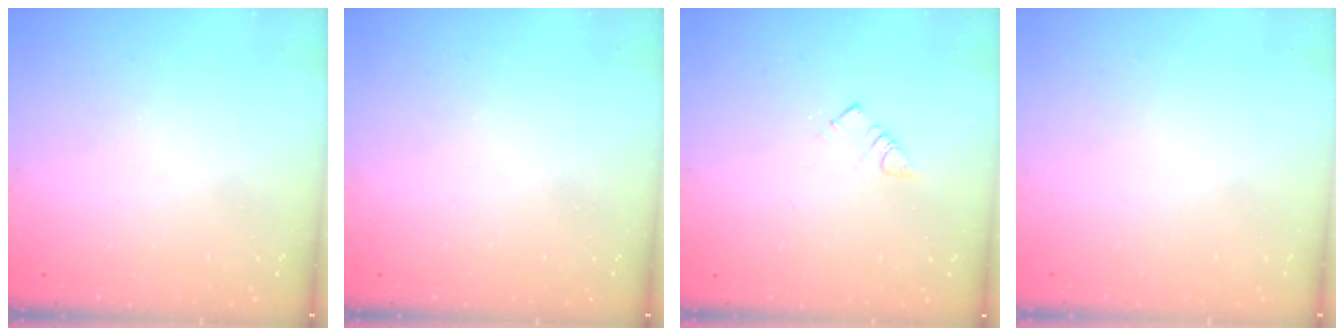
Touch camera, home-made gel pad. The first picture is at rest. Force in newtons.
{"total": 0.0}
{"total": 3.6, "press": 3.6, "slide": 0.2}
{"total": 1.5, "press": 1.5, "slide": 0.1}